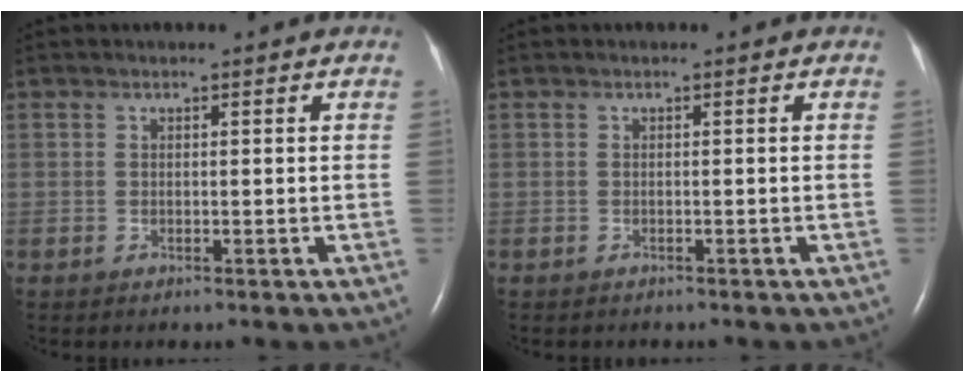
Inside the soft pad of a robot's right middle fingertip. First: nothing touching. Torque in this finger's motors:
{"motor_torque": [-0.21, -0.15, -0.07, -0.01]}